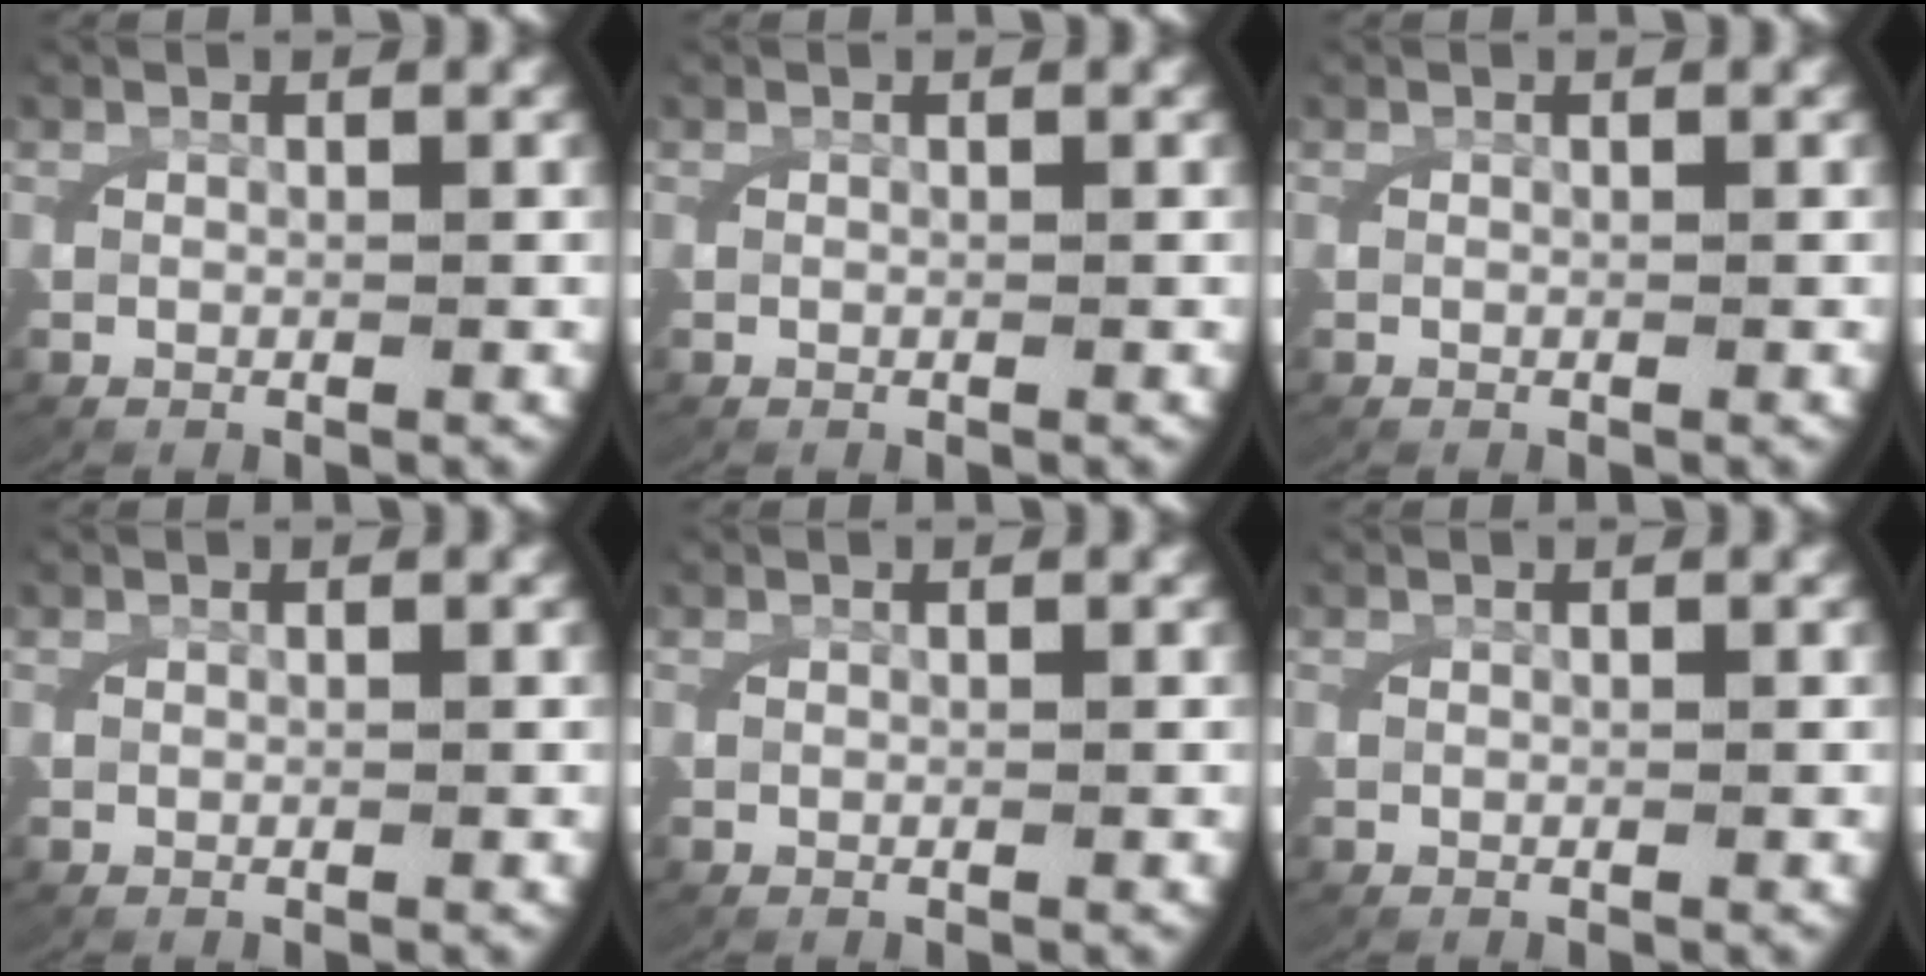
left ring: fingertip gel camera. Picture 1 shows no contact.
{"total": 0.0}
{"total": 0.0}
{"total": 0.0}
{"total": 0.0}
{"total": 0.0}